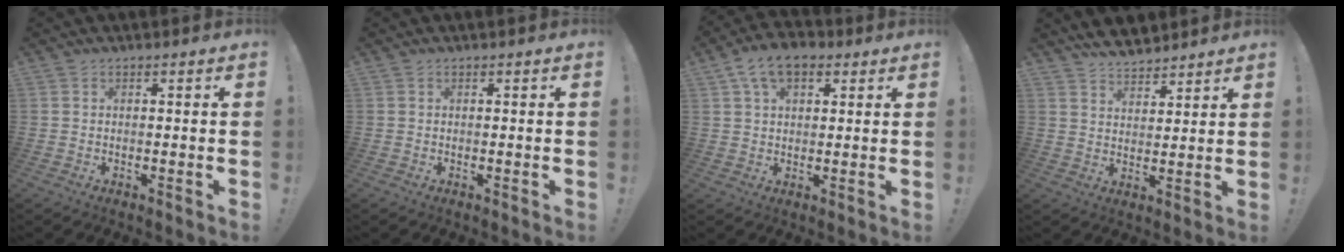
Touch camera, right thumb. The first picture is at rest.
{"total": 0.0}
{"total": 9.2, "force": [4.4, 5.3, 6.2], "torque": [-0.103, 0.000, 0.083]}
{"total": 7.0, "force": [6.3, 2.7, 1.5], "torque": [-0.030, -0.043, 0.120]}